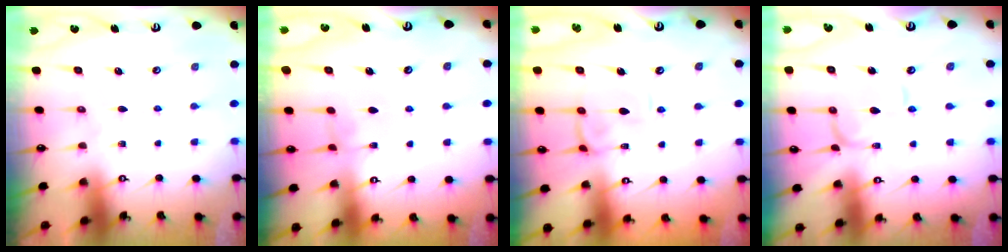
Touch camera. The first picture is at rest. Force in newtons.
{"total": 1.4, "press": 1.3, "slide": 0.4}
{"total": 1.5, "press": 1.4, "slide": 0.5}
{"total": 0.9, "press": 0.9, "slide": 0.1}